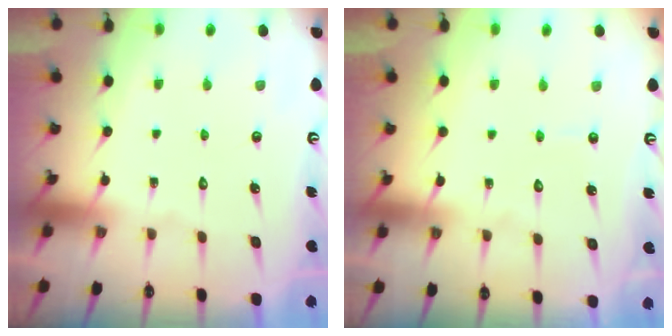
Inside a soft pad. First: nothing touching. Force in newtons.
{"total": 2.5, "press": 2.5, "slide": 0.2}